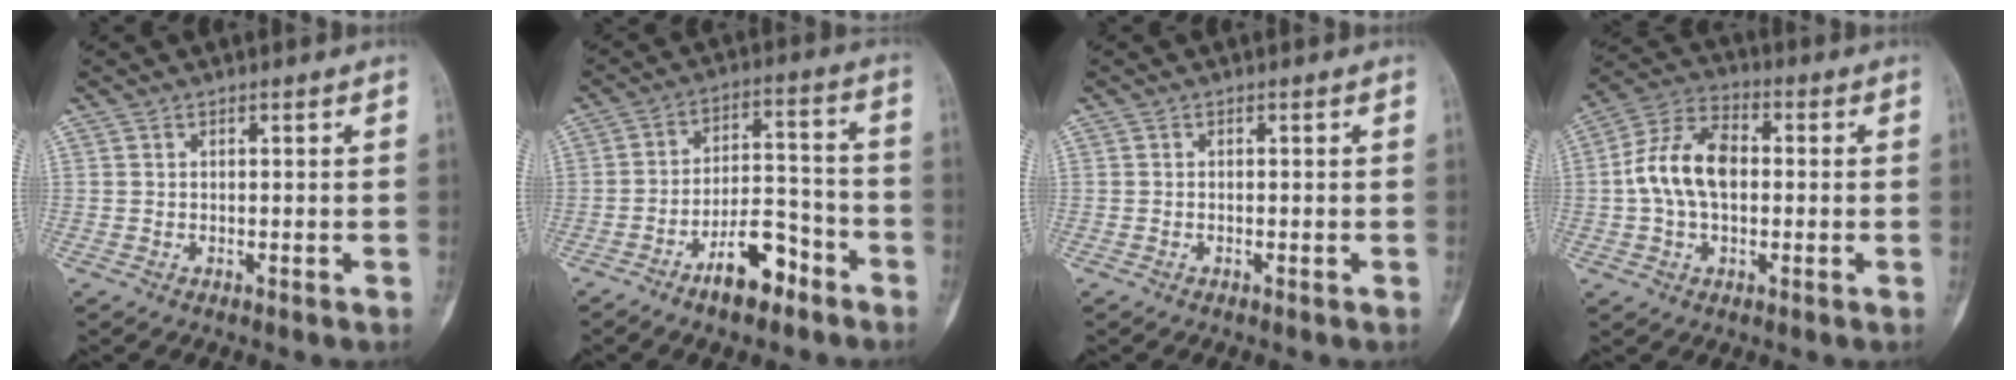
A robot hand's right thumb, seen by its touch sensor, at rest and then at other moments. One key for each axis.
{"total": 10.2, "fx": -6.4, "fy": 4.4, "fz": 6.7, "tx": -0.099, "ty": 0.057, "tz": -0.107}
{"total": 0.0}
{"total": 11.9, "fx": 0.2, "fy": 7.5, "fz": 9.2, "tx": -0.172, "ty": 0.029, "tz": -0.003}